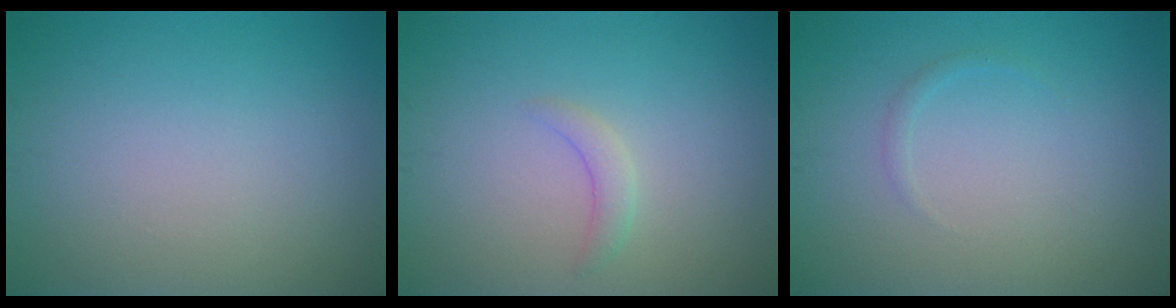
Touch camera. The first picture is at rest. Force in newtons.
{"total": 1.3, "press": 1.3, "slide": 0.2}
{"total": 0.6, "press": 0.6, "slide": 0.1}